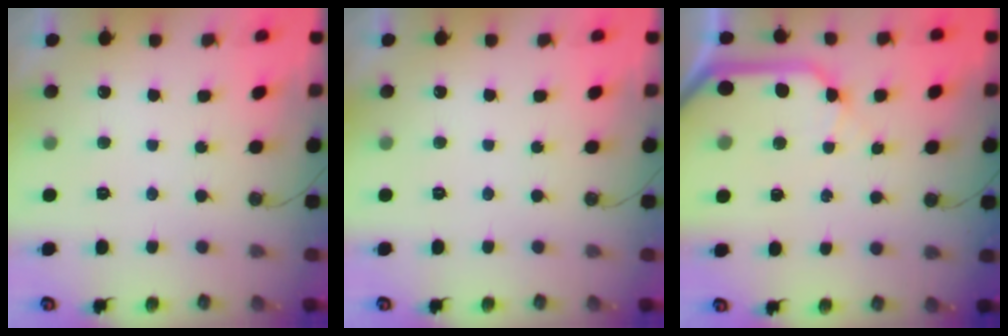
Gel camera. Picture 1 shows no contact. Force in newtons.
{"total": 0.0}
{"total": 11.4, "press": 11.3, "slide": 1.5}